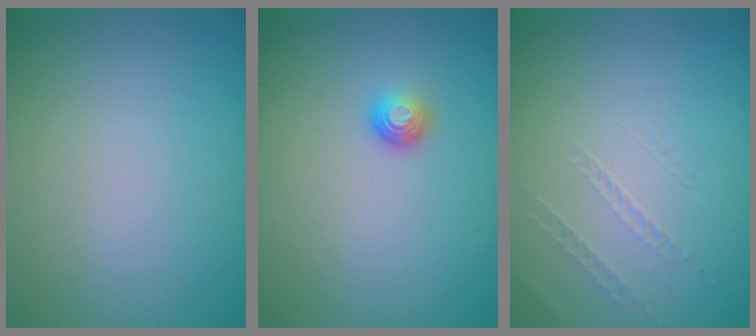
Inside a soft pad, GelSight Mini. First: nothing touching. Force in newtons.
{"total": 1.5, "press": 1.0, "slide": 1.1}
{"total": 0.9, "press": 0.1, "slide": 0.9}